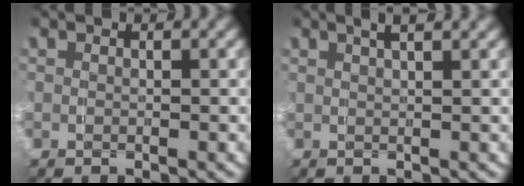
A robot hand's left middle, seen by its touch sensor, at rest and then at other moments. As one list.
[{"total": 3.0, "force": [2.1, 0.6, 2.1], "torque": [-0.029, 0.016, 0.027]}]